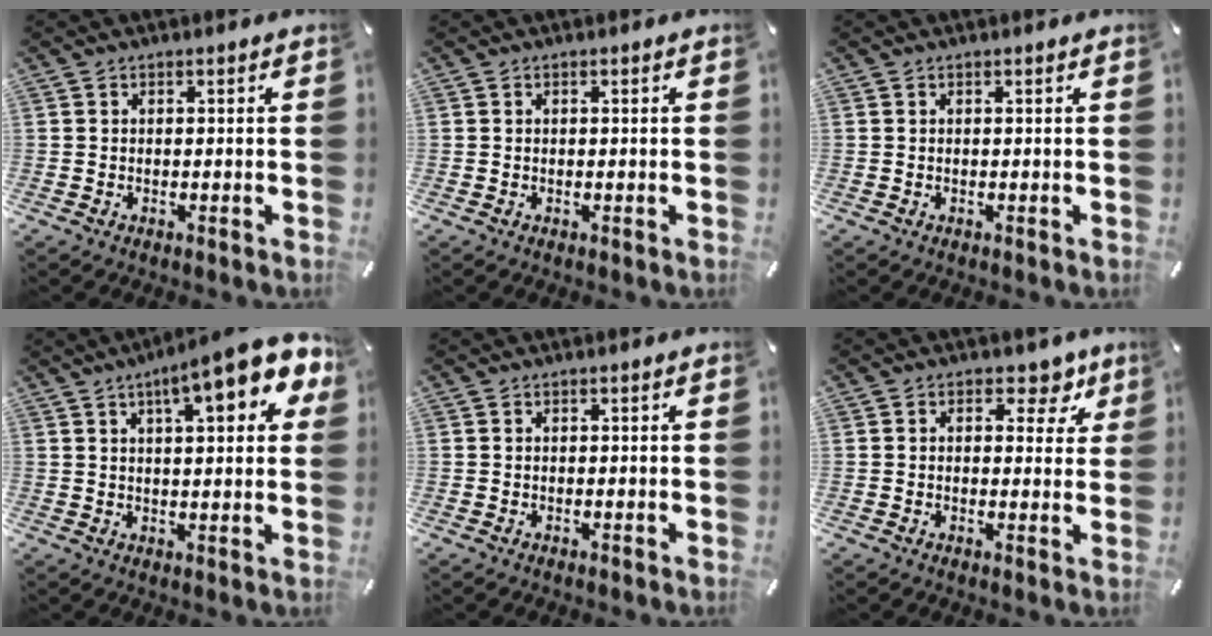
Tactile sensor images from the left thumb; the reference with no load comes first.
{"total": 0.0}
{"total": 0.0}
{"total": 13.6, "force": [7.1, 4.0, 10.9], "torque": [-0.159, -0.026, 0.112]}
{"total": 0.0}
{"total": 6.5, "force": [3.3, 4.0, 4.0], "torque": [-0.025, -0.017, 0.046]}